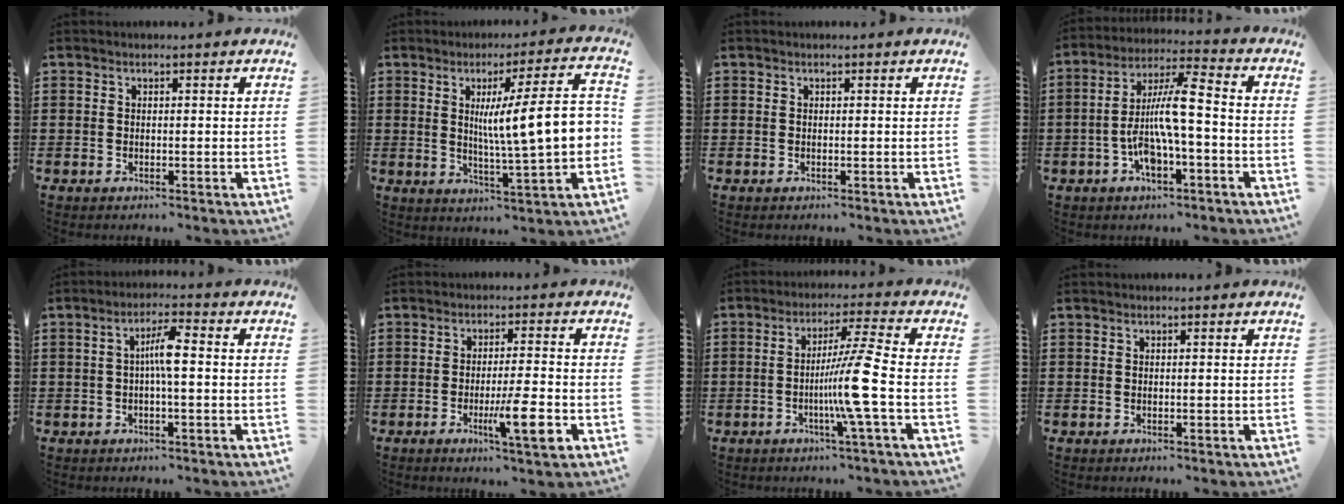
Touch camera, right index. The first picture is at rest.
{"total": 12.9, "force": [1.2, 1.7, 12.7], "torque": [-0.201, -0.009, 0.015]}
{"total": 0.0}
{"total": 9.9, "force": [-2.4, 2.4, 9.3], "torque": [-0.193, -0.006, -0.049]}
{"total": 4.3, "force": [-0.2, 0.6, 4.2], "torque": [-0.078, 0.005, -0.008]}
{"total": 7.5, "force": [-2.9, 0.7, 6.9], "torque": [-0.112, -0.010, -0.046]}
{"total": 8.9, "force": [-2.3, -1.3, 8.5], "torque": [-0.152, -0.014, -0.050]}
{"total": 0.0}